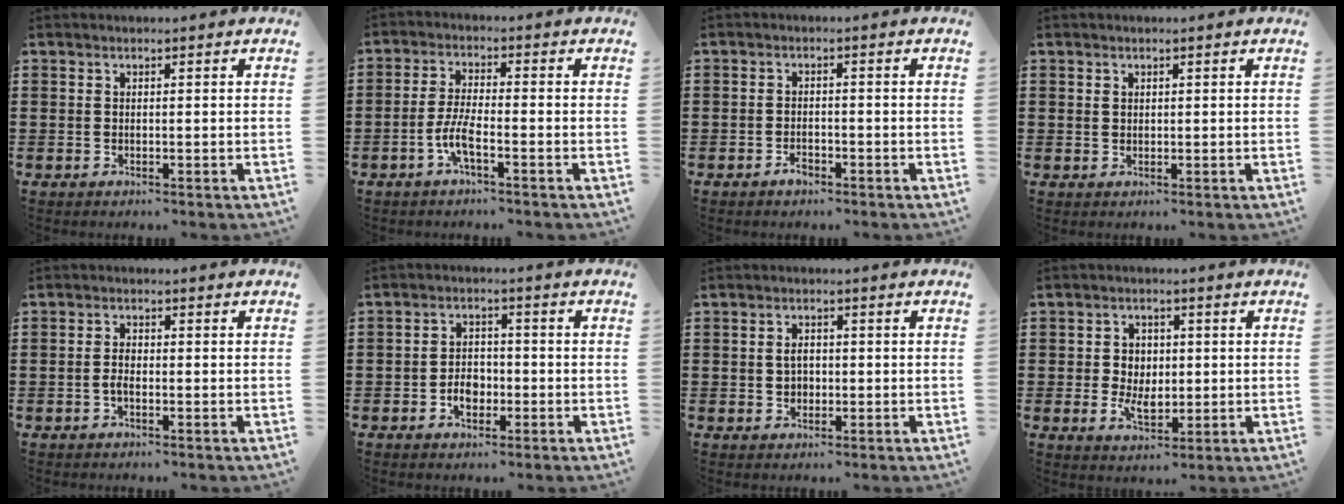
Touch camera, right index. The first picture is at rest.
{"total": 4.9, "force": [-2.3, 0.8, 4.2], "torque": [-0.108, -0.013, -0.049]}
{"total": 1.7, "force": [-1.3, 0.7, 0.9], "torque": [-0.020, -0.003, -0.025]}
{"total": 0.9, "force": [0.4, 0.7, 0.2], "torque": [-0.005, 0.003, 0.009]}
{"total": 2.0, "force": [-0.7, 0.7, 1.7], "torque": [-0.042, -0.004, -0.013]}
{"total": 3.9, "force": [-1.3, 2.7, 2.5], "torque": [-0.042, -0.002, -0.025]}
{"total": 2.4, "force": [0.0, 1.7, 1.7], "torque": [-0.037, 0.004, -0.001]}
{"total": 4.7, "force": [-0.4, 3.6, 2.9], "torque": [-0.064, 0.012, -0.009]}